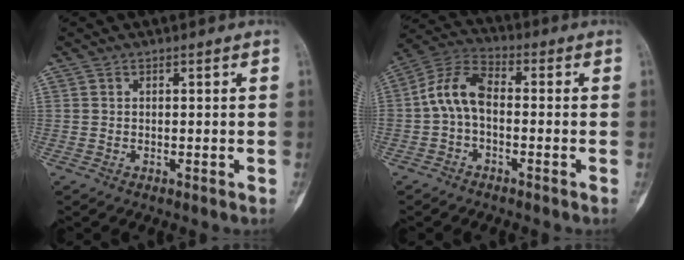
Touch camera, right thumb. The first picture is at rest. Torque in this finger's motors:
{"motor_torque": [1.83, 2.02, 0.87, -0.46, 0.43]}